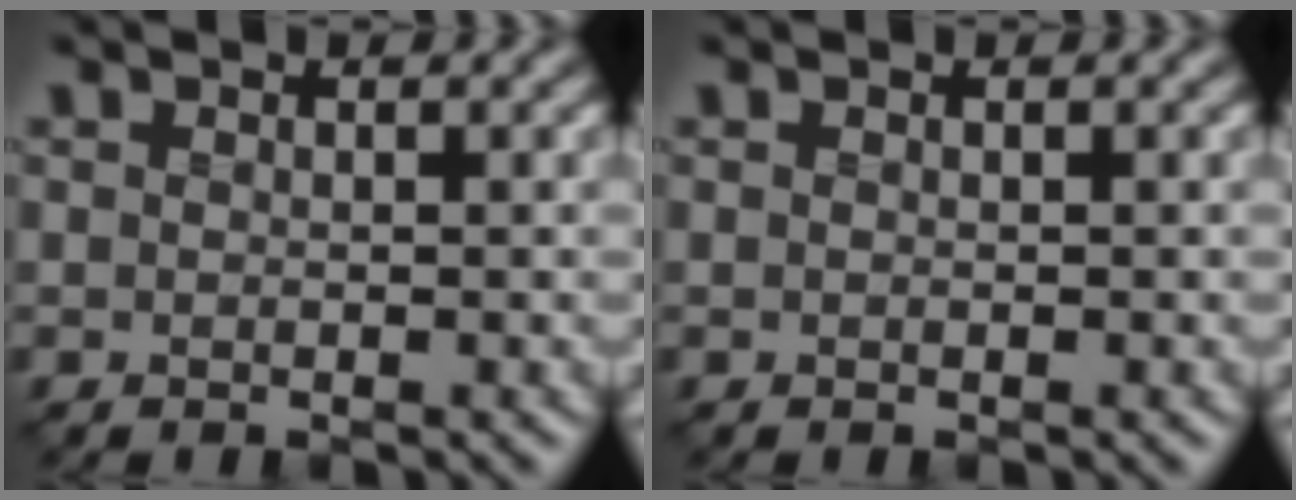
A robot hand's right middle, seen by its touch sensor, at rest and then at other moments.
{"total": 0.0}